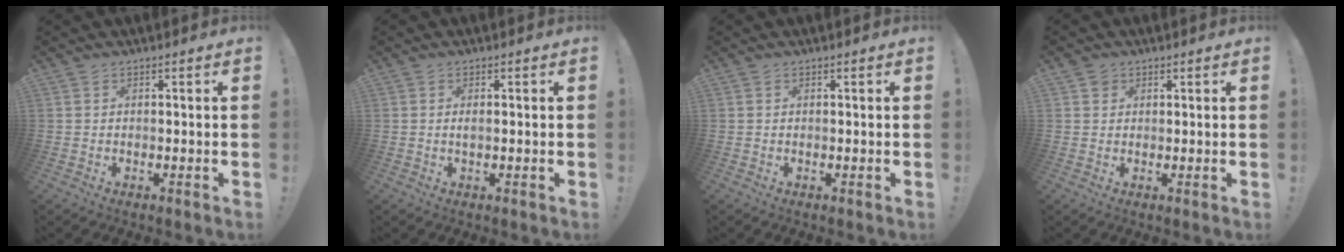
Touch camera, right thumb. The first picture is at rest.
{"total": 0.9, "force": [0.0, 0.1, 0.9], "torque": [-0.009, -0.004, -0.001]}
{"total": 0.0}
{"total": 2.2, "force": [1.4, 1.7, 0.3], "torque": [0.003, -0.006, 0.024]}